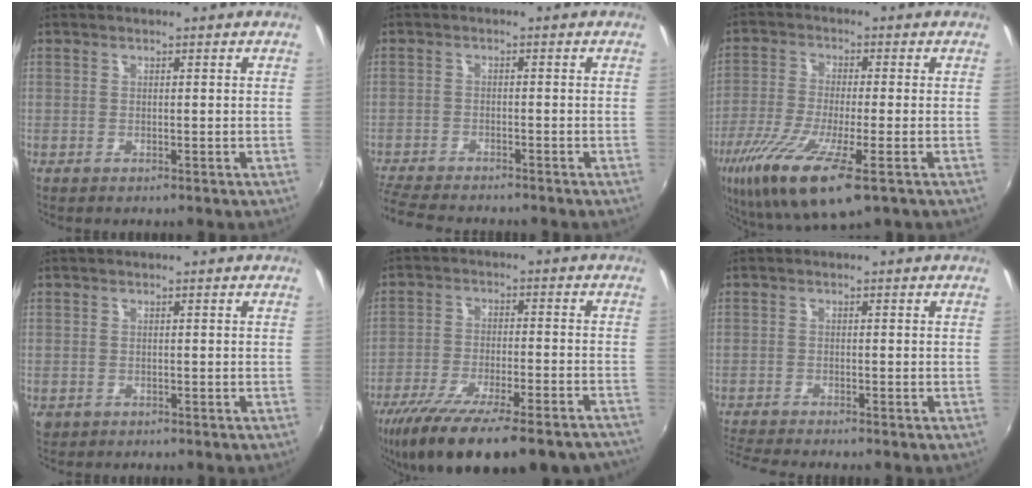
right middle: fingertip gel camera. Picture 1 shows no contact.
{"total": 8.5, "force": [-7.9, 1.2, 3.1], "torque": [-0.092, -0.020, -0.137]}
{"total": 15.8, "force": [-8.2, 3.1, 13.2], "torque": [-0.275, -0.056, -0.151]}
{"total": 1.5, "force": [-0.4, 1.4, 0.6], "torque": [-0.012, -0.004, -0.006]}
{"total": 25.3, "force": [-20.4, 5.8, 13.7], "torque": [-0.249, -0.057, -0.294]}
{"total": 4.8, "force": [-4.5, -0.3, 1.6], "torque": [-0.050, -0.021, -0.083]}